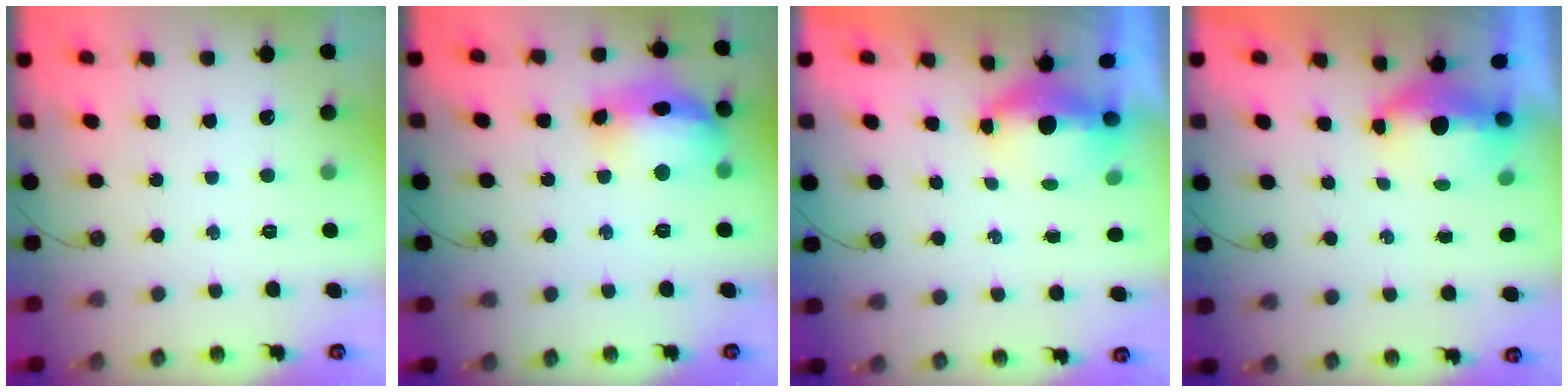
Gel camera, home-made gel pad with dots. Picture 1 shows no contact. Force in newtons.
{"total": 17.4, "press": 17.3, "slide": 2.0}
{"total": 5.1, "press": 4.9, "slide": 1.4}
{"total": 11.4, "press": 6.5, "slide": 9.4}